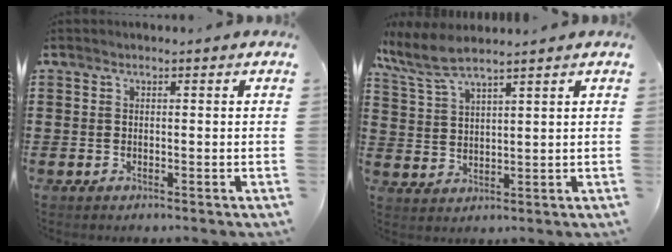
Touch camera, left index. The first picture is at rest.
{"total": 5.6, "force": [4.8, 0.4, 2.9], "torque": [-0.079, -0.017, 0.085]}